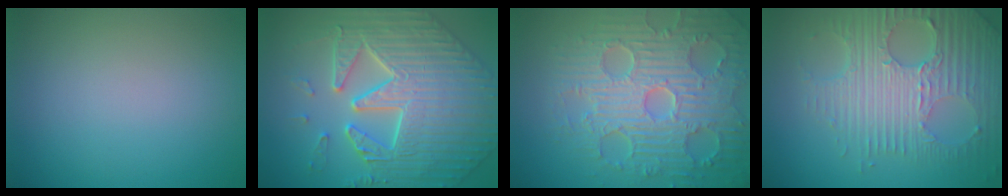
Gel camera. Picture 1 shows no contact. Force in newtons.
{"total": 8.5, "press": 7.1, "slide": 4.7}
{"total": 9.3, "press": 6.7, "slide": 6.4}
{"total": 8.0, "press": 5.6, "slide": 5.8}